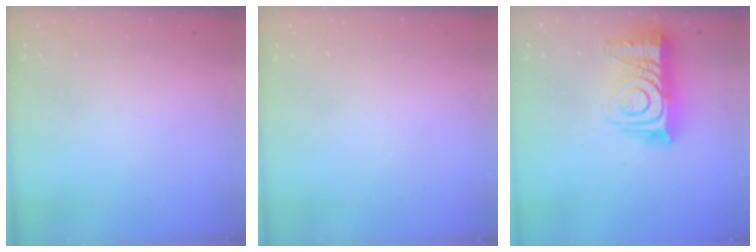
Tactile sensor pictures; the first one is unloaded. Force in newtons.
{"total": 1.5, "press": 1.5, "slide": 0.1}
{"total": 14.2, "press": 14.2, "slide": 1.2}